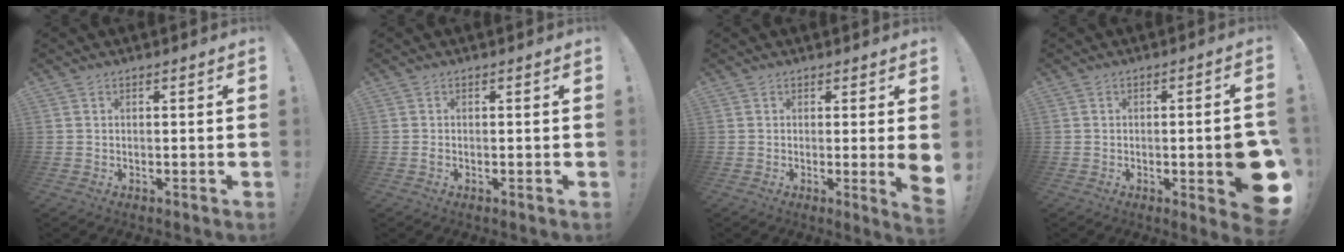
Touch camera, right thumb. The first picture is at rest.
{"total": 0.6, "force": [-0.4, 0.2, 0.3], "torque": [-0.013, 0.004, -0.007]}
{"total": 4.7, "force": [0.2, -0.1, 4.7], "torque": [-0.060, -0.018, 0.006]}
{"total": 9.1, "force": [-2.3, 2.1, 8.5], "torque": [-0.100, -0.003, -0.033]}